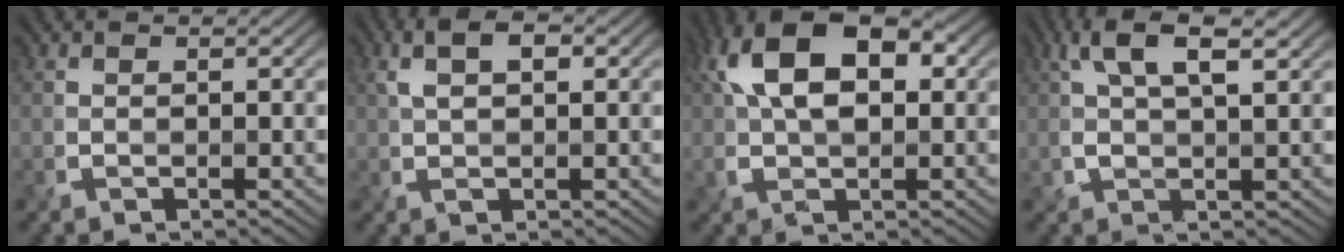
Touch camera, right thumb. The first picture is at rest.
{"total": 4.3, "force": [1.2, 2.1, 3.6], "torque": [-0.077, 0.007, 0.016]}
{"total": 11.4, "force": [2.9, 6.3, 9.1], "torque": [-0.182, 0.020, 0.038]}
{"total": 6.6, "force": [2.8, 2.1, 5.6], "torque": [-0.120, 0.012, 0.050]}